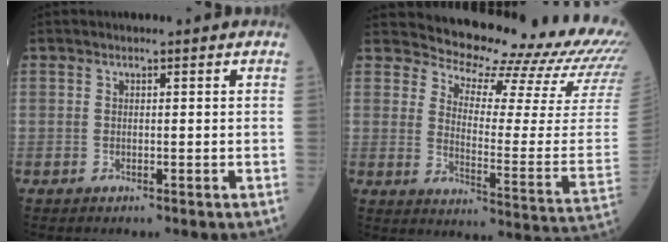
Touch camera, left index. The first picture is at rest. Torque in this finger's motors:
{"motor_torque": [0.56, -1.58, 0.02, -0.06]}